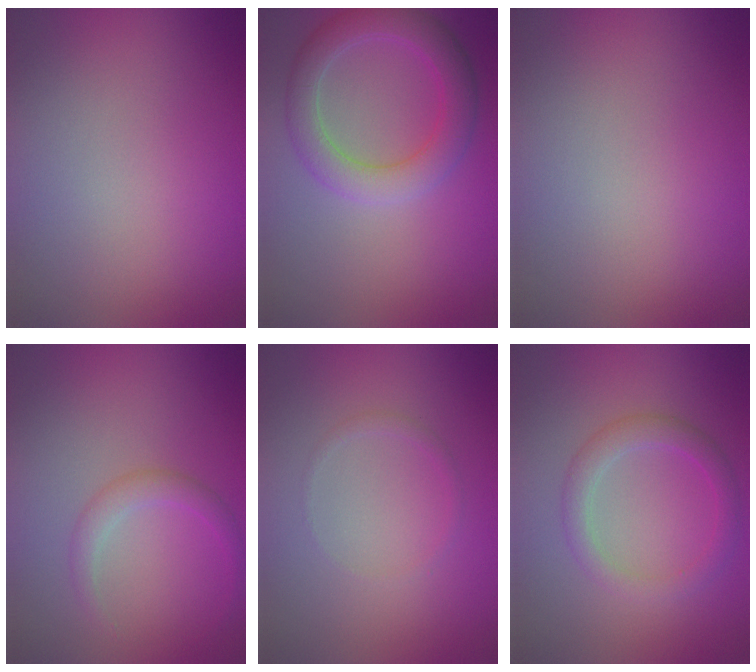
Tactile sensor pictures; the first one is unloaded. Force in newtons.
{"total": 4.6, "press": 4.6, "slide": 0.3}
{"total": 0.0}
{"total": 1.8, "press": 1.8, "slide": 0.1}
{"total": 0.7, "press": 0.7, "slide": 0.0}
{"total": 2.4, "press": 2.4, "slide": 0.2}